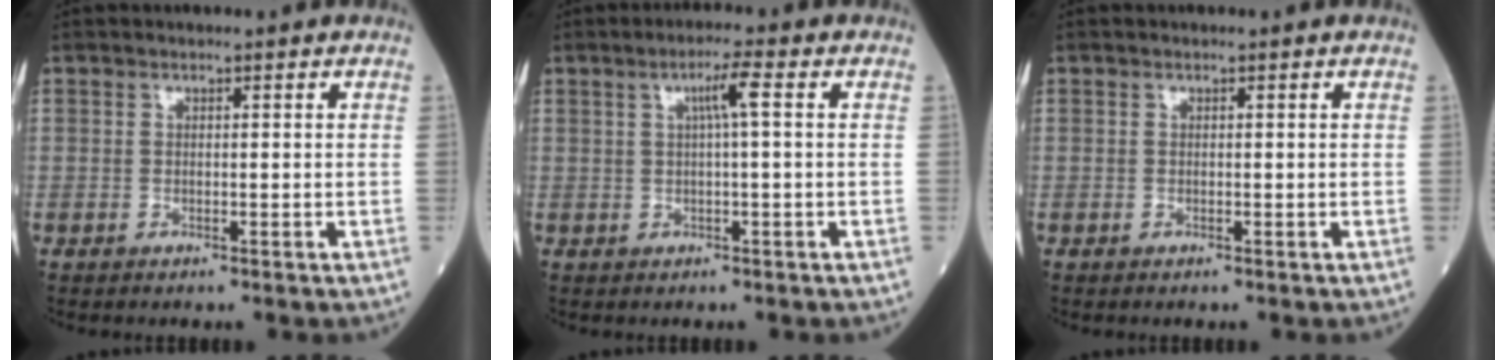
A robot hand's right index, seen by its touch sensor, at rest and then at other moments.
{"total": 3.4, "force": [0.8, -0.3, 3.3], "torque": [-0.058, 0.006, 0.012]}
{"total": 0.0}